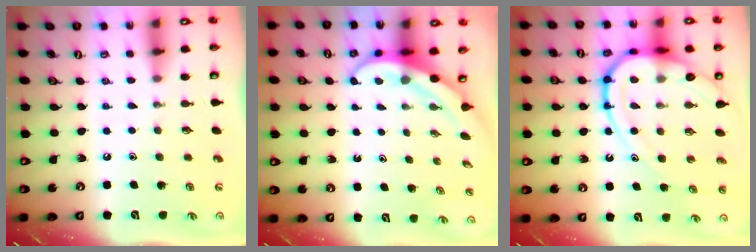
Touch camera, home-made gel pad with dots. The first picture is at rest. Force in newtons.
{"total": 4.4, "press": 4.4, "slide": 0.7}
{"total": 18.1, "press": 18.0, "slide": 1.8}